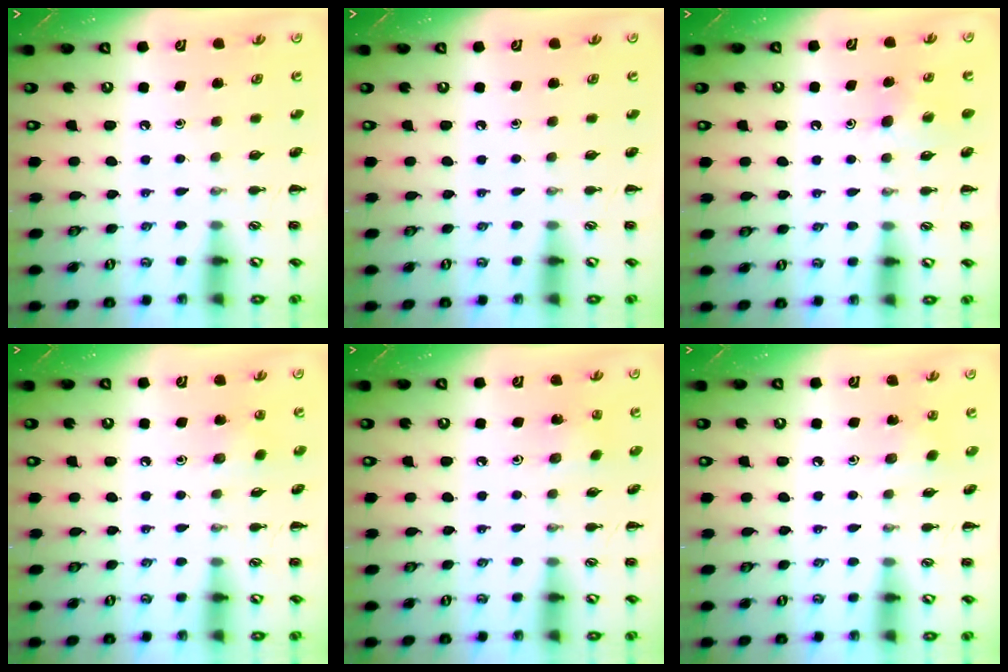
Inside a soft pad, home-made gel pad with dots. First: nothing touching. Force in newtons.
{"total": 0.0}
{"total": 4.9, "press": 4.7, "slide": 1.4}
{"total": 3.6, "press": 3.4, "slide": 1.2}
{"total": 2.5, "press": 2.4, "slide": 0.8}
{"total": 2.5, "press": 2.4, "slide": 0.8}